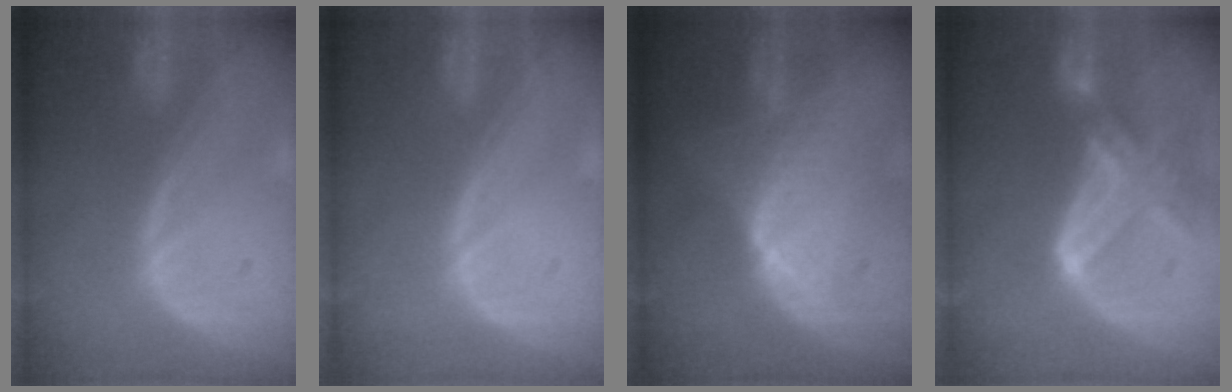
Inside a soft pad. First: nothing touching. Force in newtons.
{"total": 0.0}
{"total": 7.9, "press": 7.0, "slide": 3.6}
{"total": 7.4, "press": 6.7, "slide": 3.2}